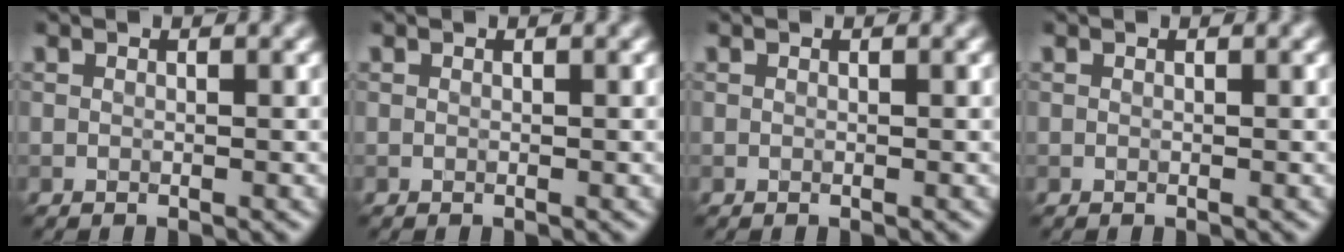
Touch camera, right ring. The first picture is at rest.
{"total": 0.0}
{"total": 0.0}
{"total": 0.0}